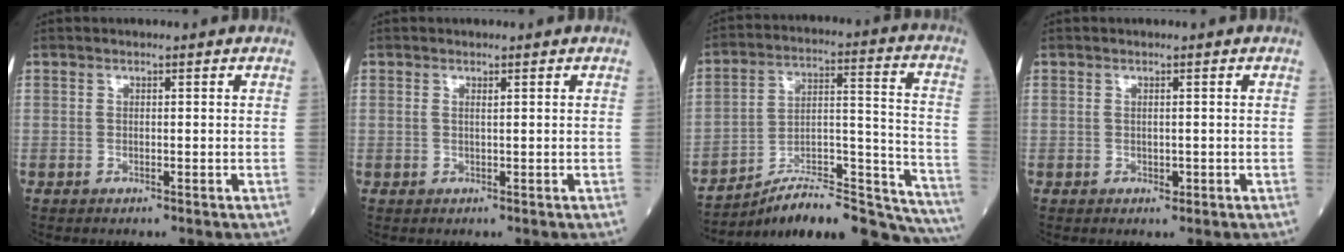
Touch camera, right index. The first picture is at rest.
{"total": 0.7, "force": [0.3, 0.0, 0.6], "torque": [-0.018, 0.002, 0.006]}
{"total": 25.0, "force": [-23.1, 2.4, 9.3], "torque": [-0.084, 0.033, -0.338]}
{"total": 1.5, "force": [-0.1, 0.8, 1.2], "torque": [-0.022, -0.002, 0.002]}